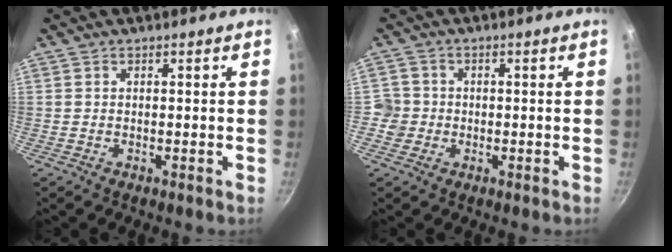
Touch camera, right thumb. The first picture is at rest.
{"total": 3.8, "force": [-0.9, 3.6, 0.6], "torque": [0.013, 0.012, -0.019]}